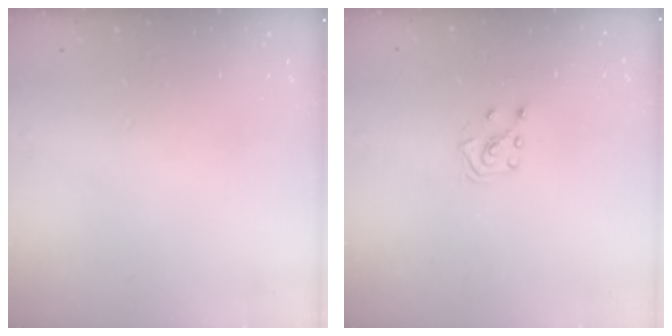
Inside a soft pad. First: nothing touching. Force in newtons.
{"total": 4.4, "press": 4.3, "slide": 0.6}